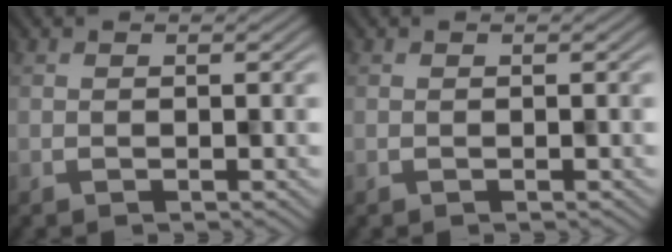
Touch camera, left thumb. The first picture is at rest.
{"total": 0.0}